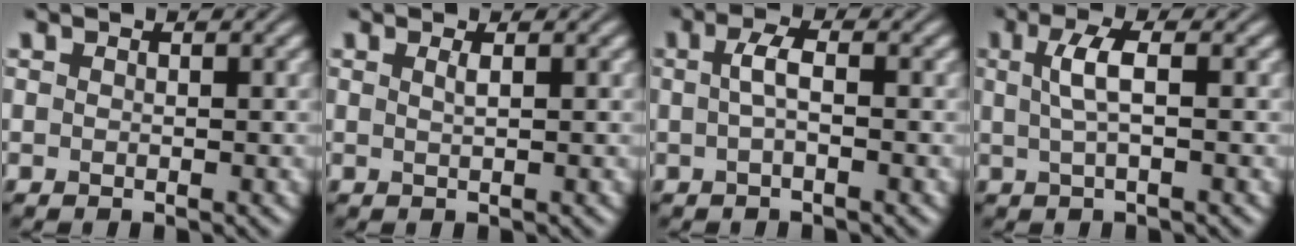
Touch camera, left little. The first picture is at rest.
{"total": 0.9, "force": [0.3, 0.3, 0.8], "torque": [-0.009, 0.002, 0.003]}
{"total": 1.9, "force": [0.0, 0.4, 1.8], "torque": [-0.038, 0.006, -0.002]}
{"total": 2.8, "force": [0.4, 0.7, 2.7], "torque": [-0.057, 0.005, 0.008]}